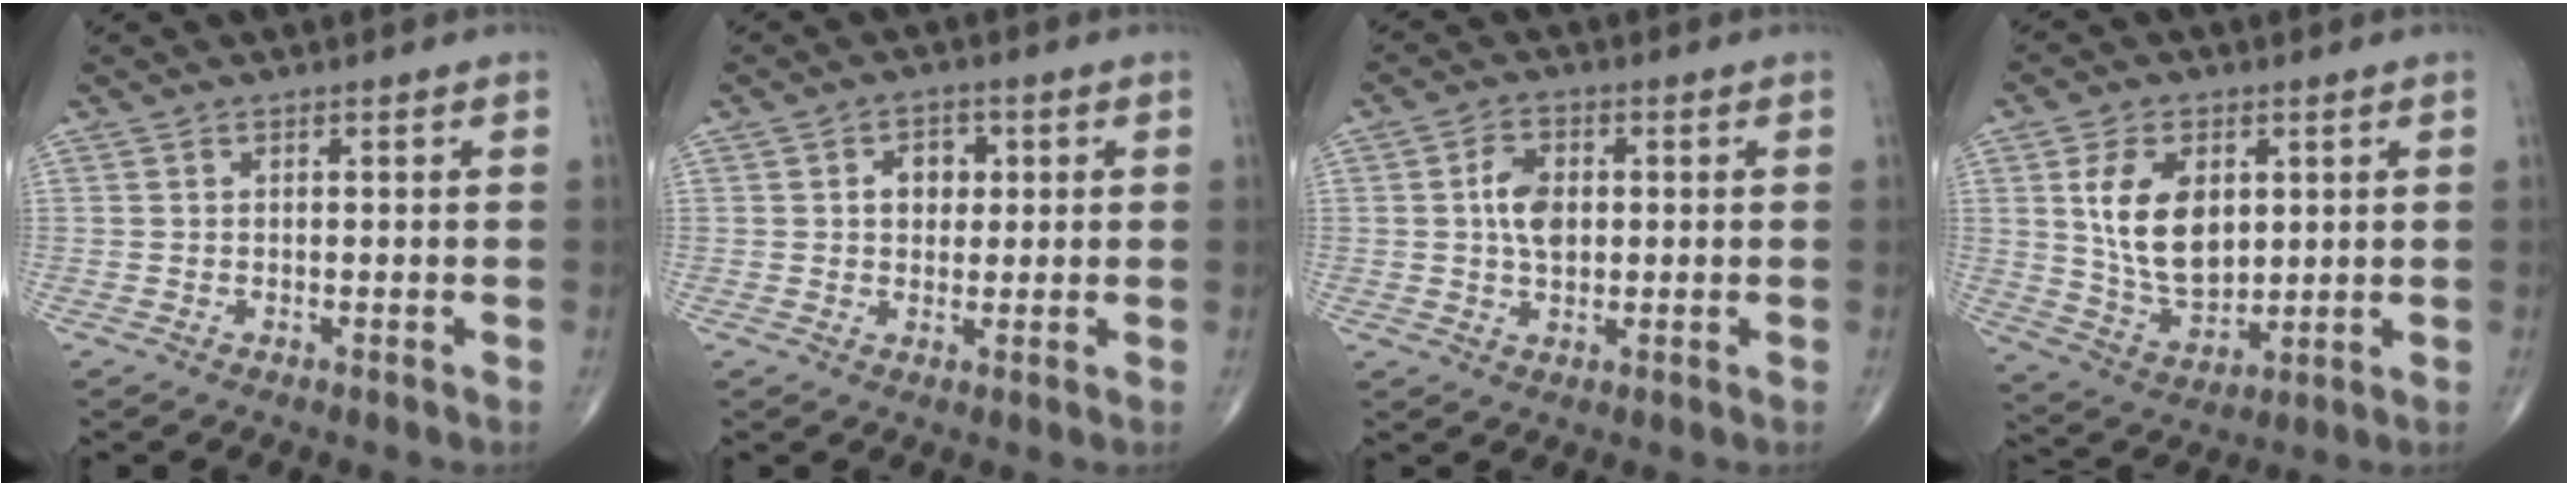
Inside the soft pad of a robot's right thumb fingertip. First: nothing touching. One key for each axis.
{"total": 4.7, "fx": 0.9, "fy": 3.6, "fz": 2.9, "tx": -0.017, "ty": 0.003, "tz": 0.011}
{"total": 6.2, "fx": 0.7, "fy": 4.0, "fz": 4.7, "tx": -0.074, "ty": 0.004, "tz": 0.007}
{"total": 13.5, "fx": 2.9, "fy": 8.4, "fz": 10.2, "tx": -0.162, "ty": -0.019, "tz": 0.064}